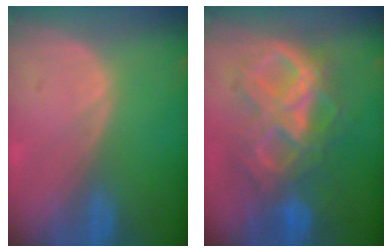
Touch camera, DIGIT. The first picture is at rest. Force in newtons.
{"total": 10.5, "press": 10.5, "slide": 1.2}